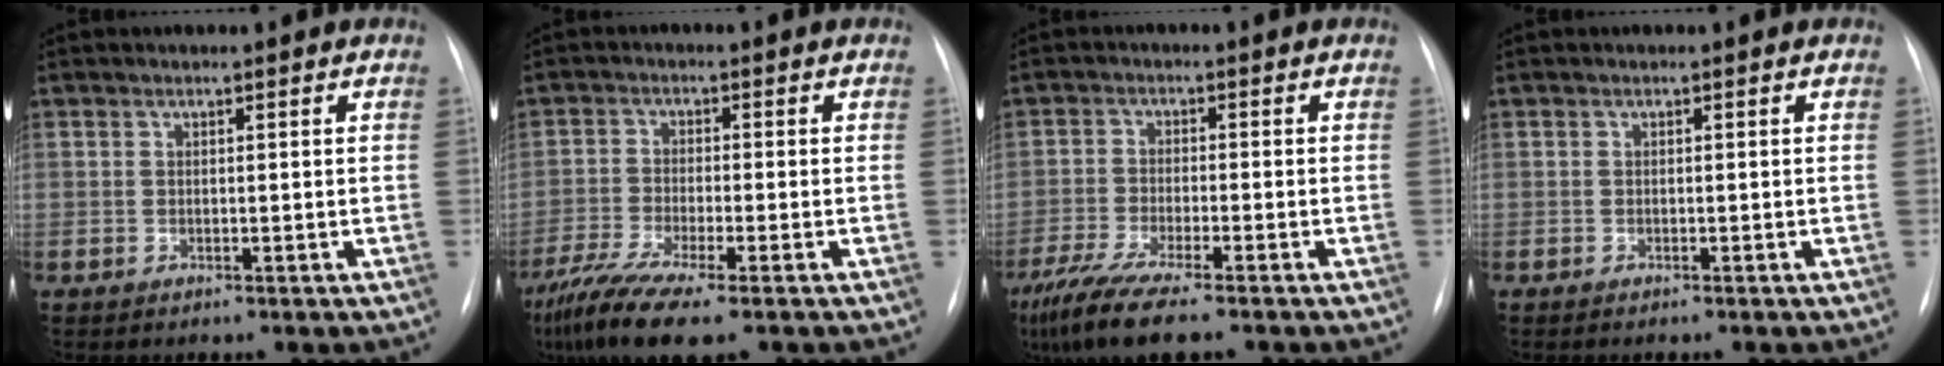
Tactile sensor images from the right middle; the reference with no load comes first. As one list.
[{"total": 10.0, "force": [-7.1, 0.7, 7.0], "torque": [-0.137, -0.023, -0.125]}, {"total": 11.2, "force": [-8.8, 0.7, 6.9], "torque": [-0.129, -0.028, -0.151]}, {"total": 0.9, "force": [-0.8, -0.1, 0.5], "torque": [-0.006, -0.002, -0.008]}]